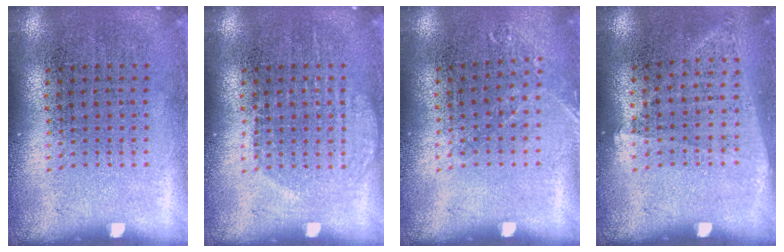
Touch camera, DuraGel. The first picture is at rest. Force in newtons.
{"total": 1.6, "press": 1.5, "slide": 0.4}
{"total": 0.8, "press": 0.8, "slide": 0.1}
{"total": 1.0, "press": 0.9, "slide": 0.4}